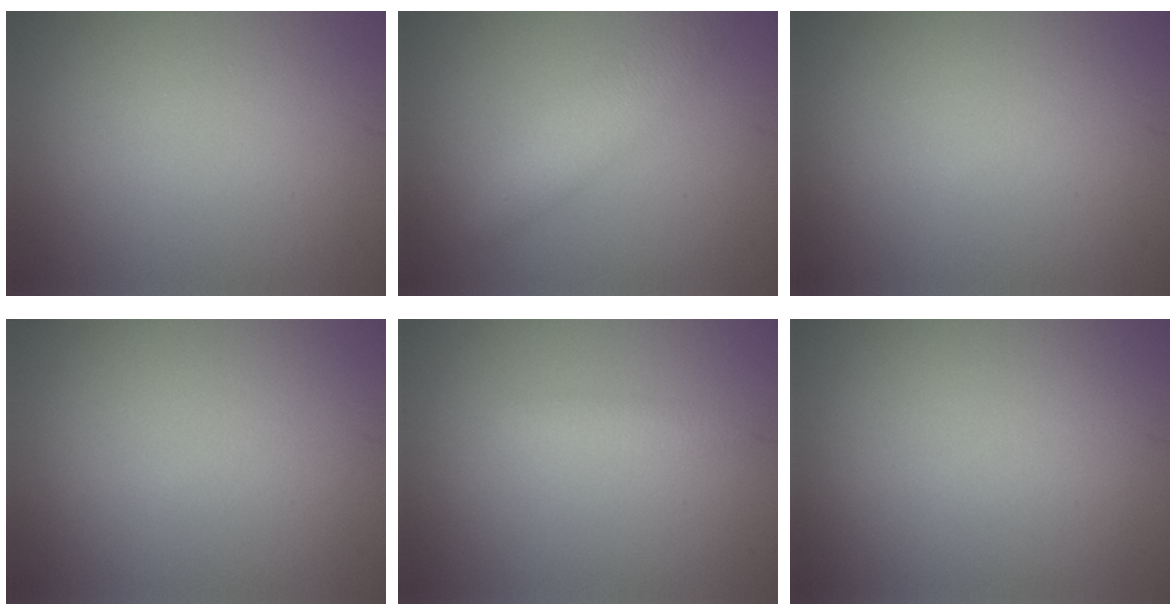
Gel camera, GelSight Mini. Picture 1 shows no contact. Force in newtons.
{"total": 2.8, "press": 2.8, "slide": 0.1}
{"total": 0.0}
{"total": 0.0}
{"total": 1.4, "press": 1.4, "slide": 0.1}
{"total": 0.0}